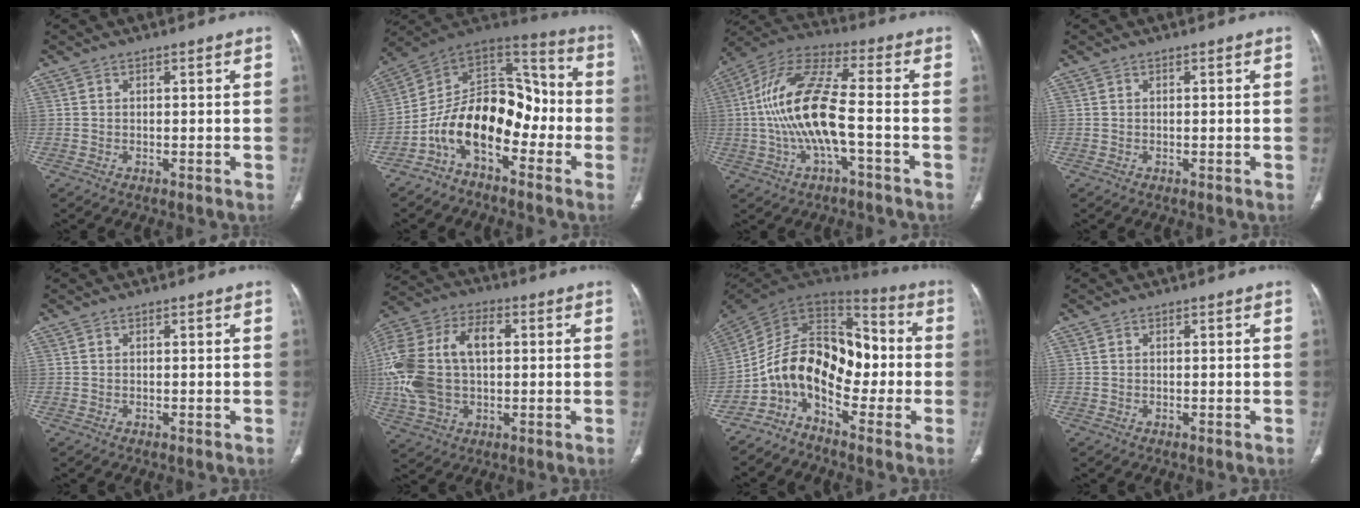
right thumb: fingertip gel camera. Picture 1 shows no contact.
{"total": 16.6, "force": [-6.0, 9.7, 12.0], "torque": [-0.171, 0.093, -0.116]}
{"total": 15.8, "force": [-2.2, 4.9, 14.8], "torque": [-0.312, 0.040, -0.042]}
{"total": 0.0}
{"total": 0.0}
{"total": 20.0, "force": [1.2, 12.6, 15.5], "torque": [-0.341, 0.023, 0.025]}
{"total": 16.2, "force": [-4.6, 9.6, 12.2], "torque": [-0.176, 0.092, -0.092]}
{"total": 0.0}